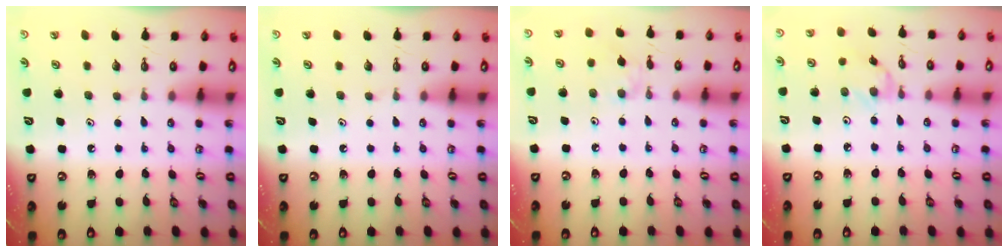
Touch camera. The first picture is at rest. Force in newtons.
{"total": 0.0}
{"total": 2.1, "press": 2.1, "slide": 0.4}
{"total": 0.9, "press": 0.8, "slide": 0.3}